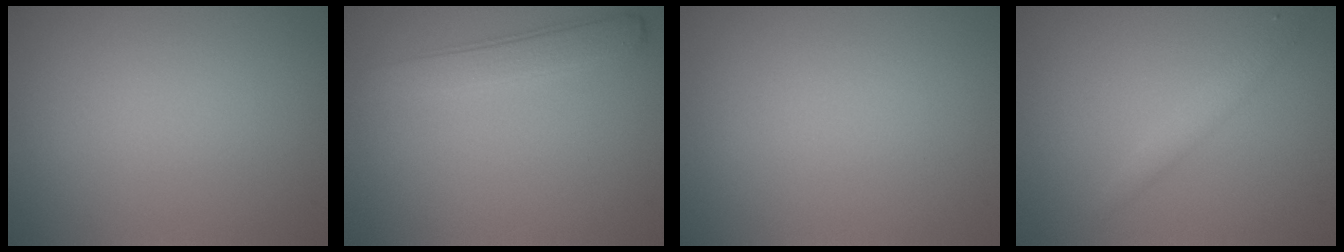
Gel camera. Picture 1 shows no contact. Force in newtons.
{"total": 2.9, "press": 2.9, "slide": 0.2}
{"total": 0.0}
{"total": 1.7, "press": 1.7, "slide": 0.0}